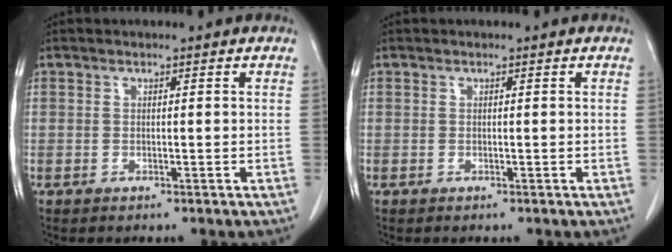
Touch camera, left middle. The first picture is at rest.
{"total": 0.0}